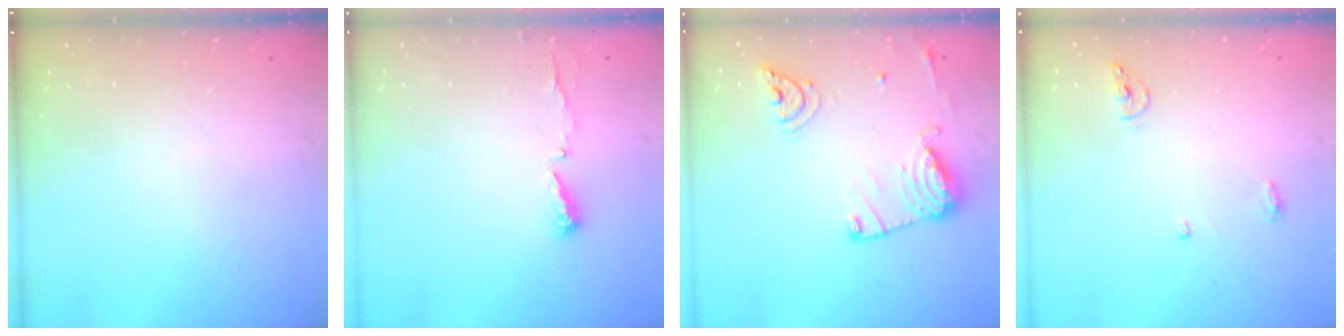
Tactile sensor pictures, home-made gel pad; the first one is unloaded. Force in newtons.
{"total": 4.8, "press": 4.8, "slide": 0.3}
{"total": 14.5, "press": 14.5, "slide": 1.3}
{"total": 4.8, "press": 4.7, "slide": 0.8}